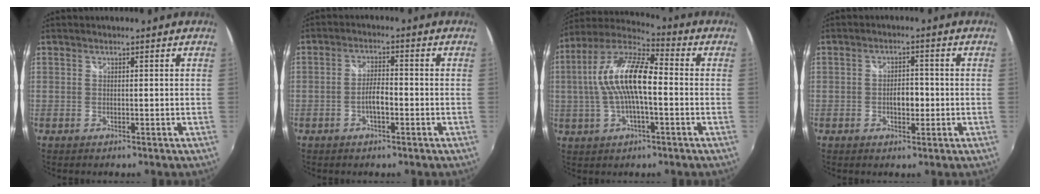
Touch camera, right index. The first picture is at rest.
{"total": 3.6, "force": [-1.5, 1.2, 3.1], "torque": [-0.063, 0.005, -0.027]}
{"total": 15.0, "force": [-0.3, 5.1, 14.1], "torque": [-0.270, 0.016, -0.015]}
{"total": 3.6, "force": [-0.8, 2.1, 2.8], "torque": [-0.047, 0.002, -0.013]}